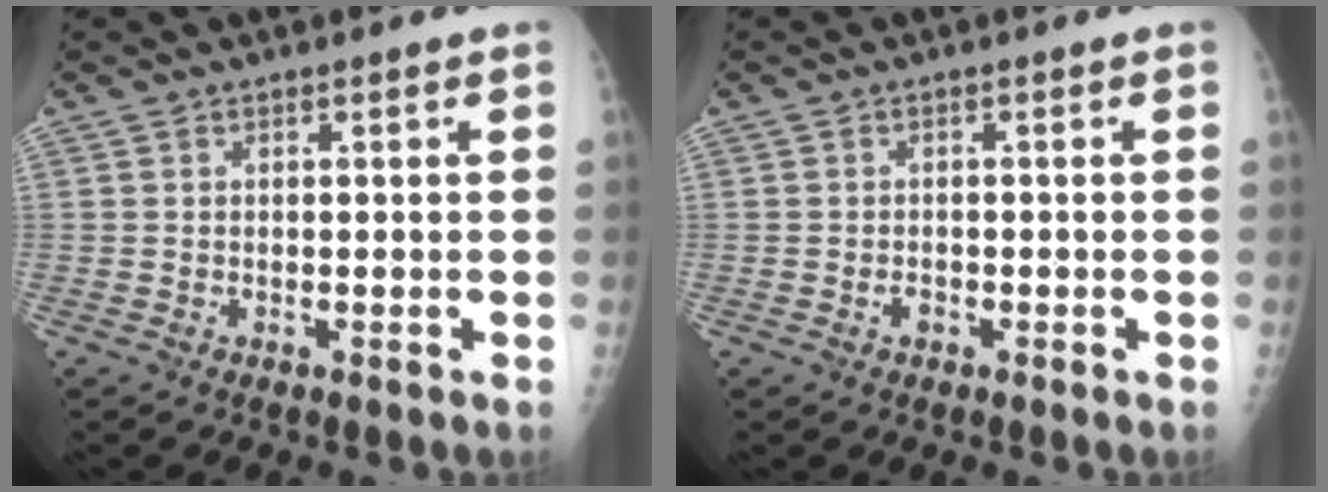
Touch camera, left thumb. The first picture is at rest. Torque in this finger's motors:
{"motor_torque": [-0.32, 0.03, 0.02, 0.01, 0.00]}